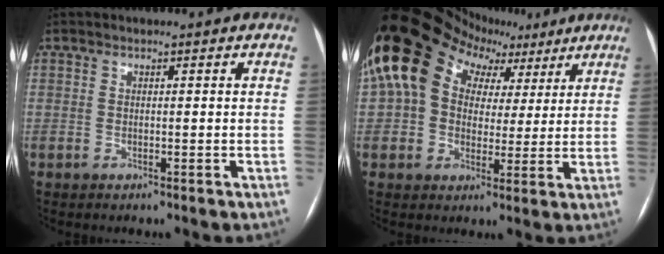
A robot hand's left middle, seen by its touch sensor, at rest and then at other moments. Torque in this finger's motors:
{"motor_torque": [1.24, -0.89, 1.05, 0.21]}